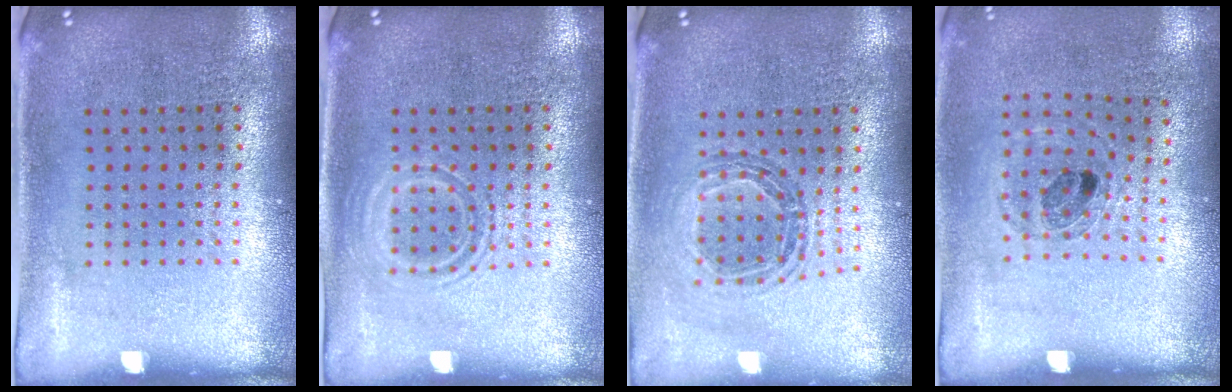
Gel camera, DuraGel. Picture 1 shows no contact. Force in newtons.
{"total": 1.1, "press": 1.0, "slide": 0.2}
{"total": 0.9, "press": 0.9, "slide": 0.1}
{"total": 0.8, "press": 0.8, "slide": 0.2}